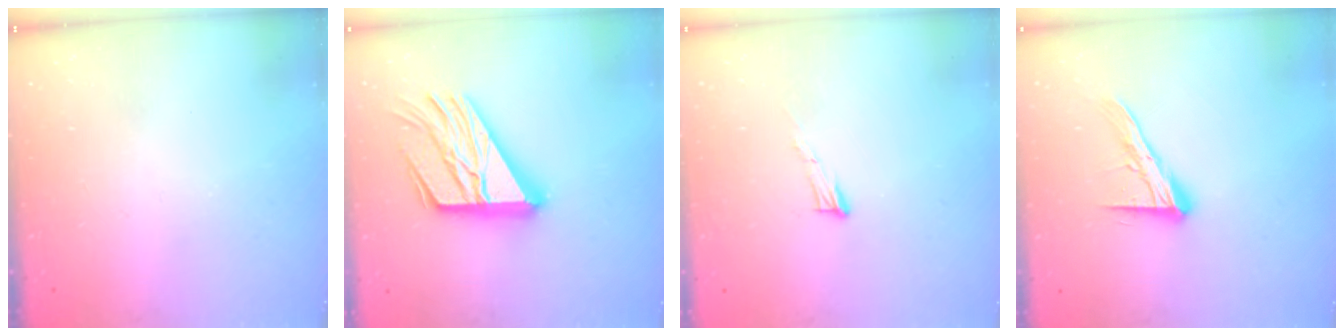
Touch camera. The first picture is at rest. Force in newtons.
{"total": 21.7, "press": 21.6, "slide": 2.2}
{"total": 5.7, "press": 5.7, "slide": 0.3}
{"total": 13.4, "press": 13.3, "slide": 1.1}